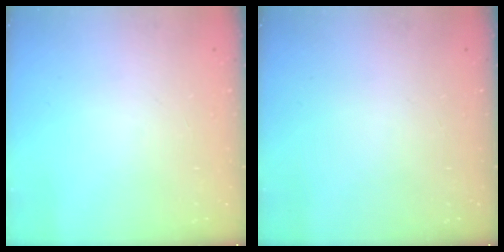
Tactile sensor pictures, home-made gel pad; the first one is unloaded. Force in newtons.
{"total": 0.0}